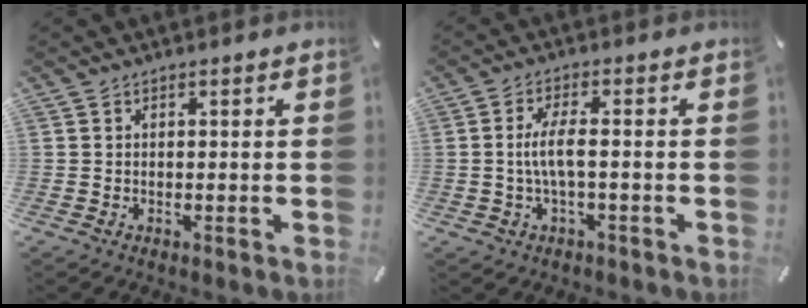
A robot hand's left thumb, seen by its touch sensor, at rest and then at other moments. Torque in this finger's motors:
{"motor_torque": [0.53, 0.53, 0.47, 0.35, 0.07]}